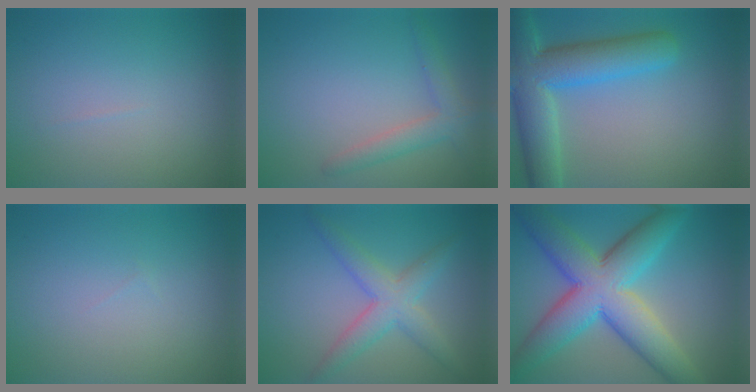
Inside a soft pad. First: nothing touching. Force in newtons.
{"total": 2.6, "press": 2.6, "slide": 0.0}
{"total": 9.0, "press": 9.0, "slide": 0.6}
{"total": 0.0}
{"total": 3.0, "press": 3.0, "slide": 0.3}
{"total": 11.1, "press": 11.1, "slide": 0.3}